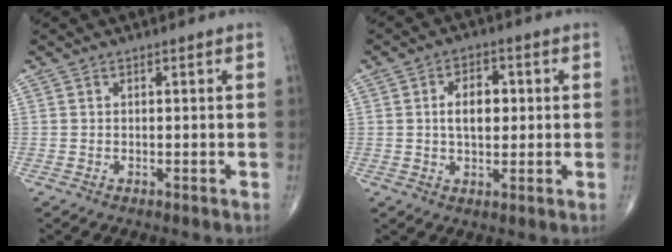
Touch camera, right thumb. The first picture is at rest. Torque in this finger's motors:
{"motor_torque": [-0.09, 0.12, 0.10, 0.05, 0.16]}